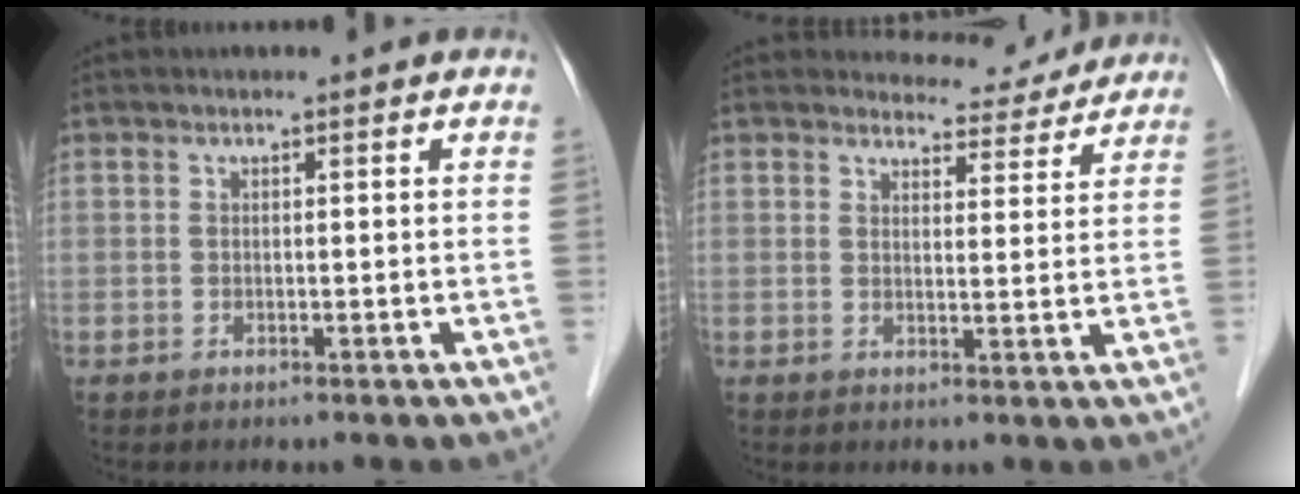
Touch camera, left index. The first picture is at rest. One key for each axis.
{"total": 6.6, "fx": 6.4, "fy": 1.8, "fz": -0.2, "tx": 0.009, "ty": -0.007, "tz": 0.070}